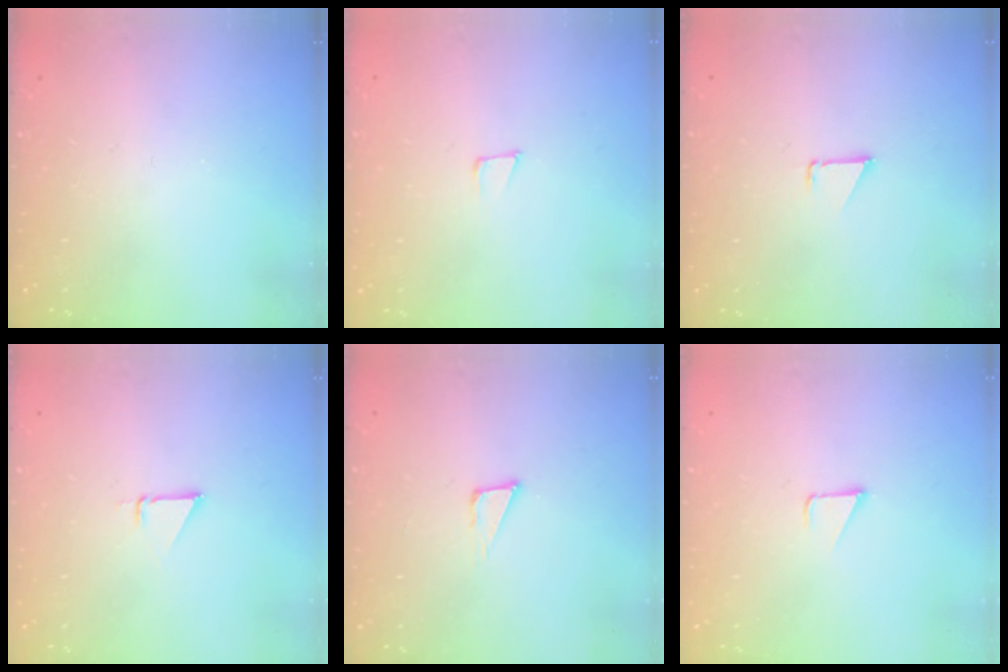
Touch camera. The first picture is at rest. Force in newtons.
{"total": 4.9, "press": 4.7, "slide": 1.0}
{"total": 0.7, "press": 0.7, "slide": 0.1}
{"total": 1.5, "press": 1.5, "slide": 0.0}
{"total": 3.3, "press": 3.2, "slide": 0.8}
{"total": 1.2, "press": 1.2, "slide": 0.1}